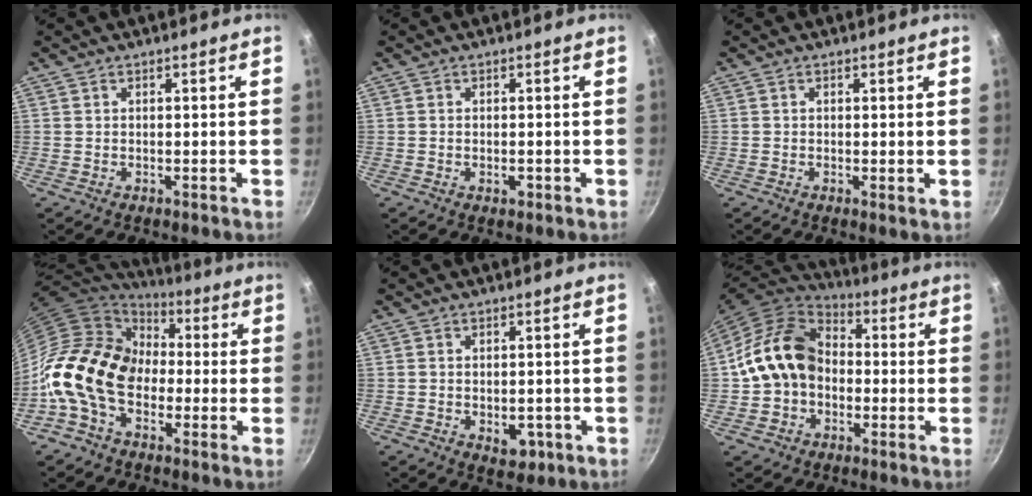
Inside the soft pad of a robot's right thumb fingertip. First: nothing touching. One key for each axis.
{"total": 1.4, "fx": -0.5, "fy": 0.8, "fz": 1.1, "tx": -0.017, "ty": 0.001, "tz": -0.009}
{"total": 0.8, "fx": 0.2, "fy": 0.3, "fz": 0.8, "tx": -0.012, "ty": -0.004, "tz": 0.001}
{"total": 18.9, "fx": -2.8, "fy": 13.4, "fz": 13.0, "tx": -0.215, "ty": 0.044, "tz": -0.071}
{"total": 4.4, "fx": -1.3, "fy": 2.9, "fz": 3.1, "tx": -0.025, "ty": 0.004, "tz": -0.012}
{"total": 15.0, "fx": -0.8, "fy": 11.8, "fz": 9.2, "tx": -0.138, "ty": 0.040, "tz": -0.027}